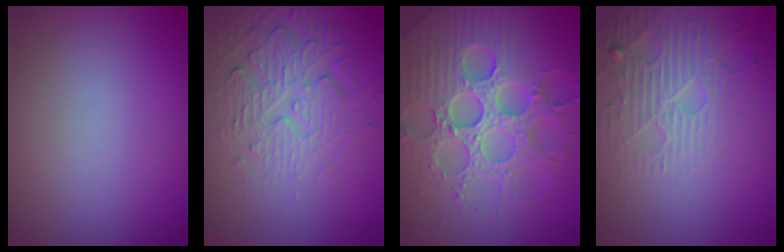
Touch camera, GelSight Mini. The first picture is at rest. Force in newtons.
{"total": 5.7, "press": 3.7, "slide": 4.3}
{"total": 8.1, "press": 7.9, "slide": 1.8}
{"total": 5.0, "press": 3.4, "slide": 3.6}